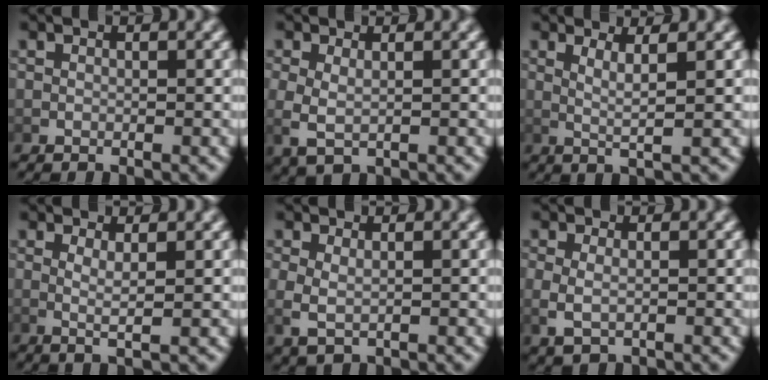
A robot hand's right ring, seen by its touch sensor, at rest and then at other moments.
{"total": 3.1, "force": [0.1, 2.0, 2.3], "torque": [-0.060, -0.019, 0.019]}
{"total": 3.0, "force": [1.2, -0.1, 2.7], "torque": [-0.044, -0.005, 0.023]}
{"total": 2.1, "force": [0.5, 0.1, 2.0], "torque": [-0.040, -0.014, 0.015]}
{"total": 2.8, "force": [0.1, 1.9, 2.0], "torque": [-0.052, -0.016, 0.018]}
{"total": 2.6, "force": [0.0, 1.7, 2.0], "torque": [-0.056, -0.012, 0.011]}